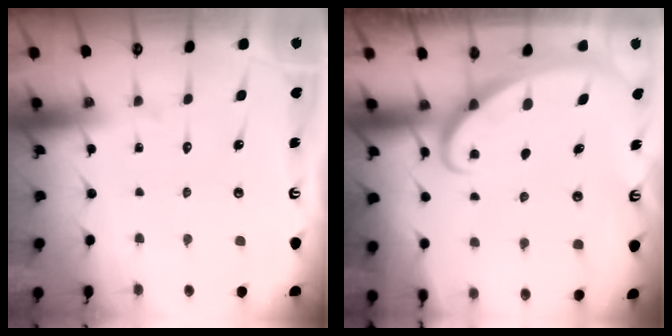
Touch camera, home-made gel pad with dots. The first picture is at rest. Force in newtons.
{"total": 1.9, "press": 1.9, "slide": 0.2}